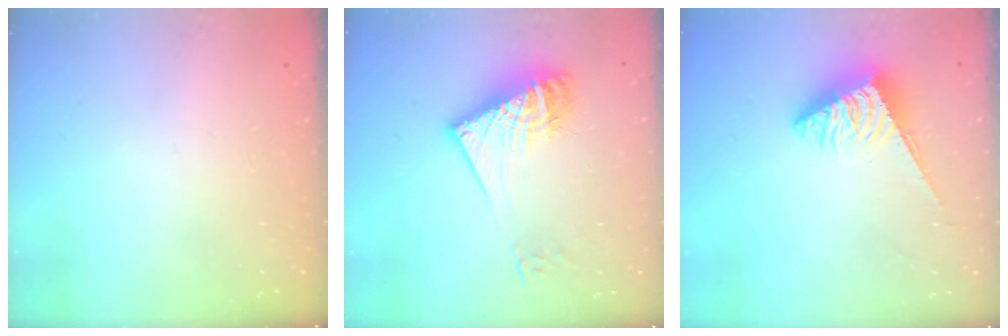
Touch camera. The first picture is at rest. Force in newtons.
{"total": 15.1, "press": 15.0, "slide": 1.6}
{"total": 3.9, "press": 3.9, "slide": 0.4}